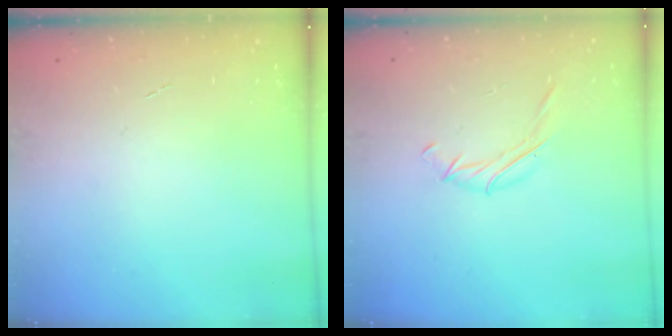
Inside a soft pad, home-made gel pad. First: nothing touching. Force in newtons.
{"total": 6.0, "press": 5.7, "slide": 1.7}